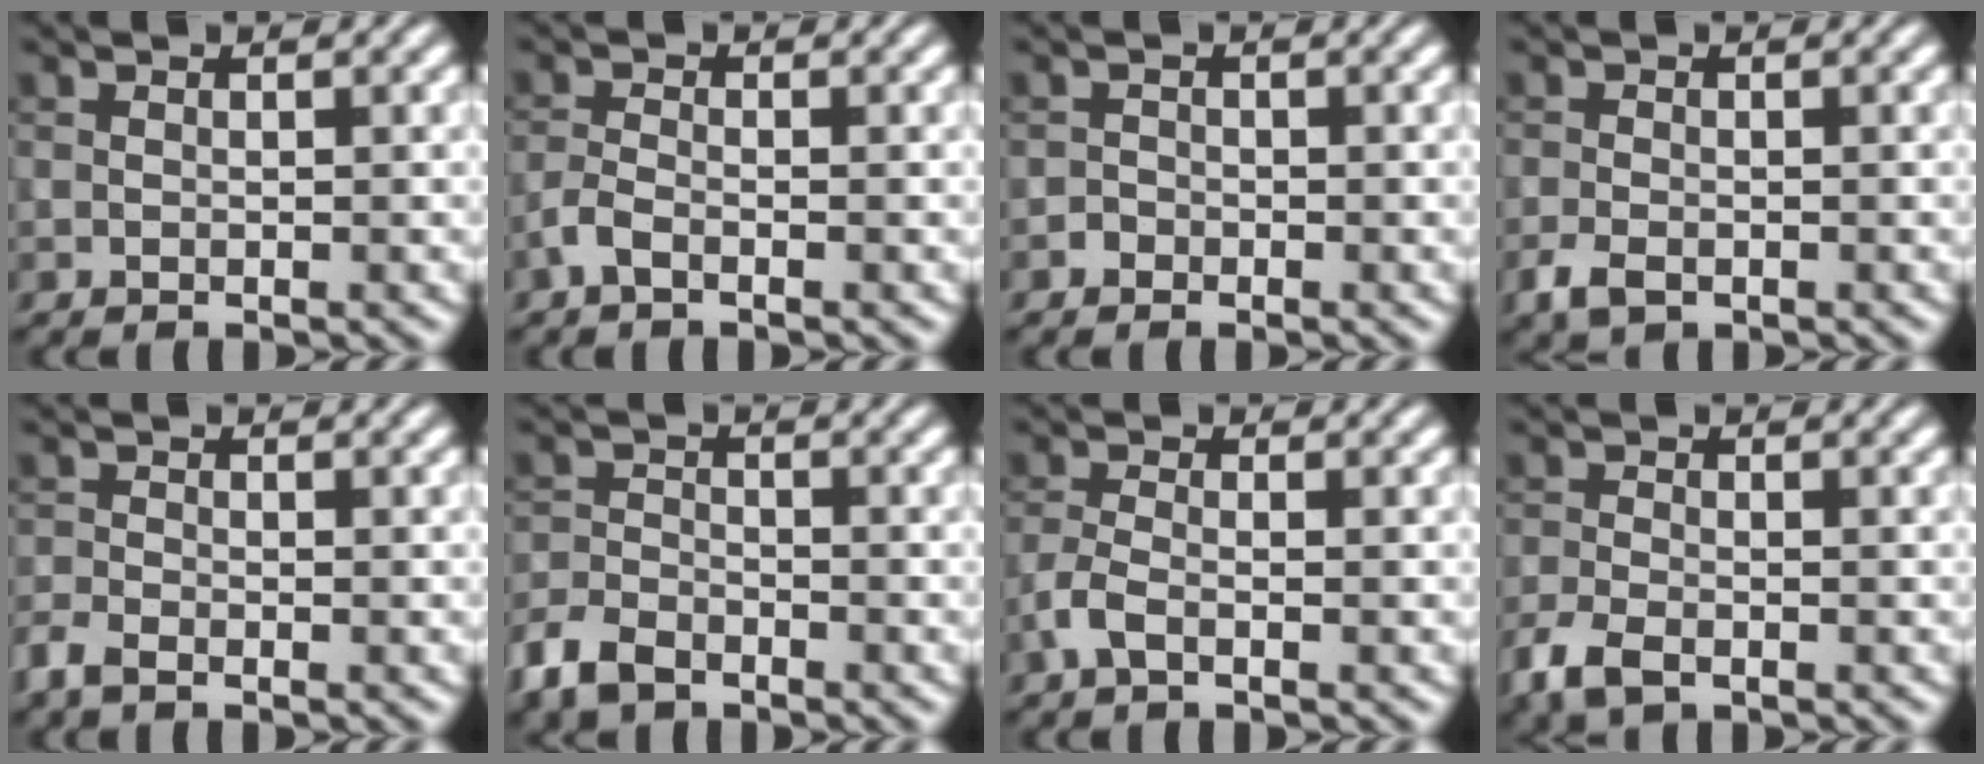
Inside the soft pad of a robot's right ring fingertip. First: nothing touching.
{"total": 1.6, "force": [-1.0, 0.5, 1.1], "torque": [-0.028, 0.002, -0.027]}
{"total": 0.7, "force": [-0.5, 0.5, -0.1], "torque": [0.005, 0.001, -0.010]}
{"total": 2.2, "force": [-1.2, 1.3, 1.4], "torque": [-0.031, -0.006, -0.028]}
{"total": 2.1, "force": [-1.6, 0.9, 1.1], "torque": [-0.028, -0.006, -0.041]}
{"total": 3.9, "force": [-2.9, 1.9, 1.6], "torque": [-0.037, -0.006, -0.069]}
{"total": 2.0, "force": [-1.1, 0.7, 1.6], "torque": [-0.041, 0.001, -0.030]}
{"total": 3.4, "force": [-2.2, 1.6, 2.0], "torque": [-0.048, -0.010, -0.052]}